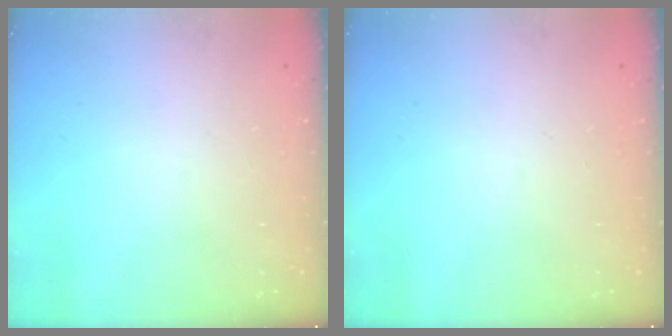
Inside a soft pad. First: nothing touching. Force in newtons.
{"total": 0.0}